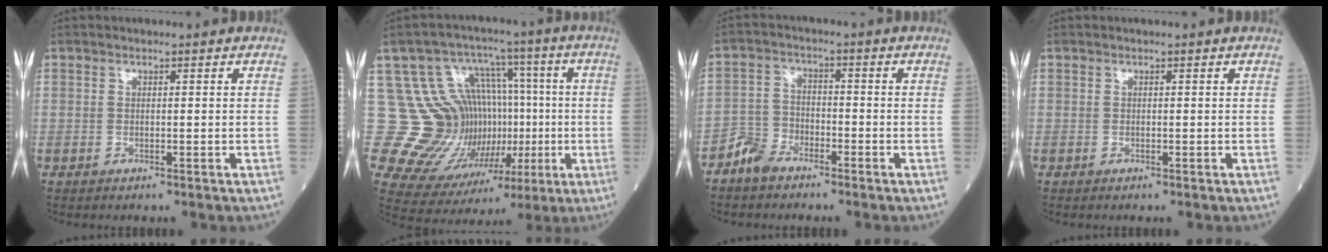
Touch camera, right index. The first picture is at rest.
{"total": 16.8, "force": [-0.3, 14.2, 9.0], "torque": [-0.148, 0.055, 0.027]}
{"total": 4.3, "force": [-3.6, 2.1, 1.1], "torque": [-0.023, 0.004, -0.074]}
{"total": 0.0}